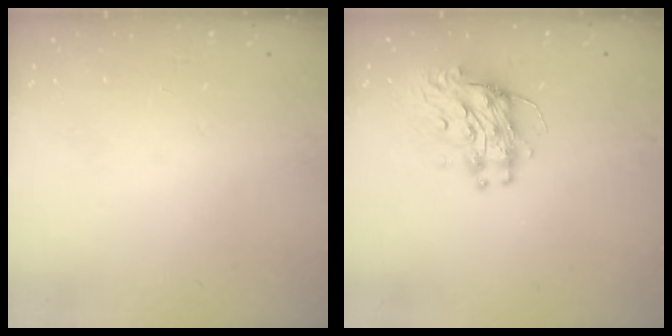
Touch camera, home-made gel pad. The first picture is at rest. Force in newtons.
{"total": 10.1, "press": 10.1, "slide": 1.0}